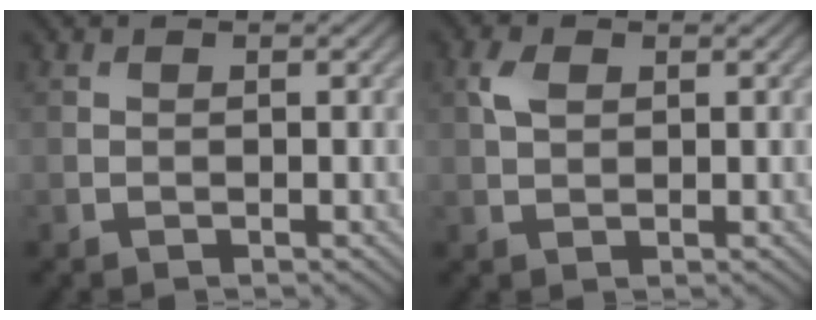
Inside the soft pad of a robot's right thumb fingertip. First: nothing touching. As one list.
[{"total": 2.4, "force": [0.8, 1.5, 1.6], "torque": [-0.043, 0.004, 0.015]}]